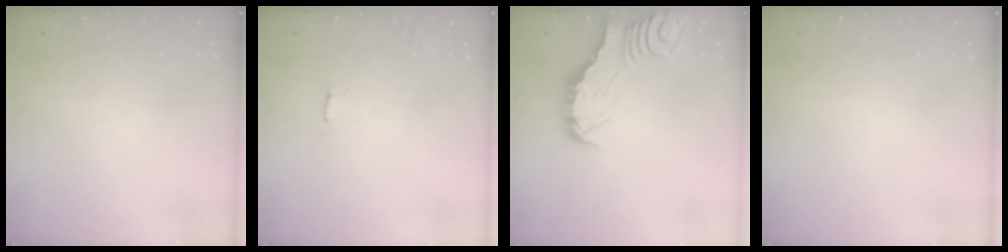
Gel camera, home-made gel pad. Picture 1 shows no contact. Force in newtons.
{"total": 1.9, "press": 1.9, "slide": 0.1}
{"total": 2.6, "press": 2.6, "slide": 0.2}
{"total": 1.4, "press": 1.4, "slide": 0.0}